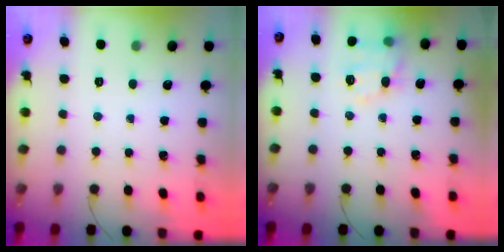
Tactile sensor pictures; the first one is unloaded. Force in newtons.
{"total": 12.6, "press": 12.4, "slide": 2.0}